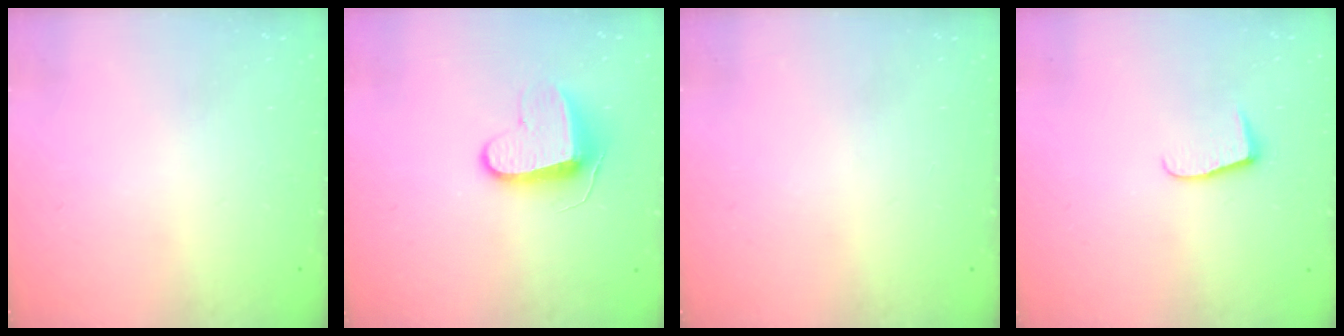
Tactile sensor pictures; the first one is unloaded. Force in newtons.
{"total": 9.5, "press": 9.5, "slide": 0.2}
{"total": 0.0}
{"total": 5.5, "press": 5.5, "slide": 0.5}